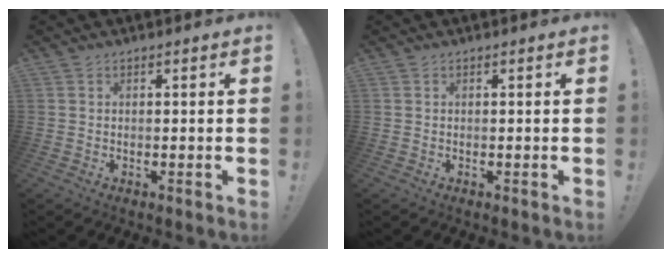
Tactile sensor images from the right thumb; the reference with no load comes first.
{"total": 0.0}